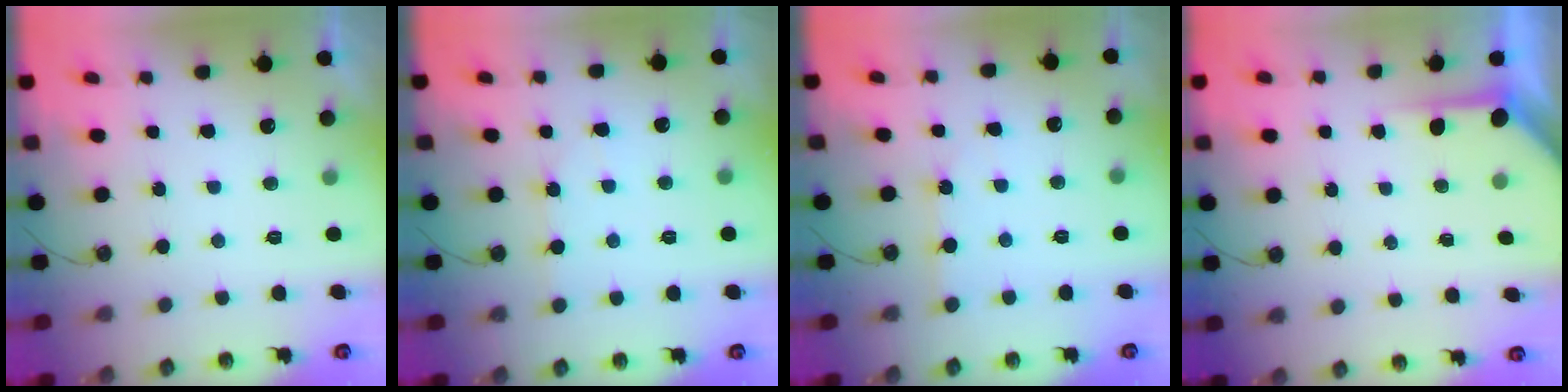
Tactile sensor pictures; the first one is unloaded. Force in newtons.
{"total": 2.6, "press": 2.6, "slide": 0.4}
{"total": 2.9, "press": 2.9, "slide": 0.3}
{"total": 3.9, "press": 3.9, "slide": 0.4}